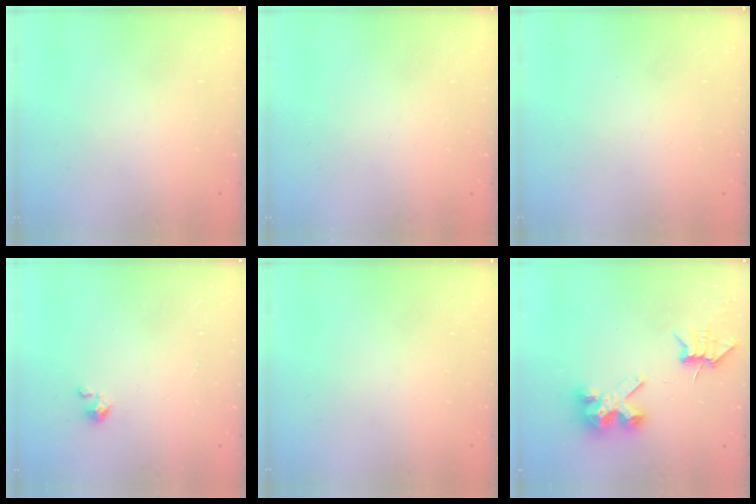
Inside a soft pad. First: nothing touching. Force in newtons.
{"total": 0.0}
{"total": 0.0}
{"total": 2.5, "press": 2.5, "slide": 0.3}
{"total": 0.0}
{"total": 6.7, "press": 6.7, "slide": 0.6}